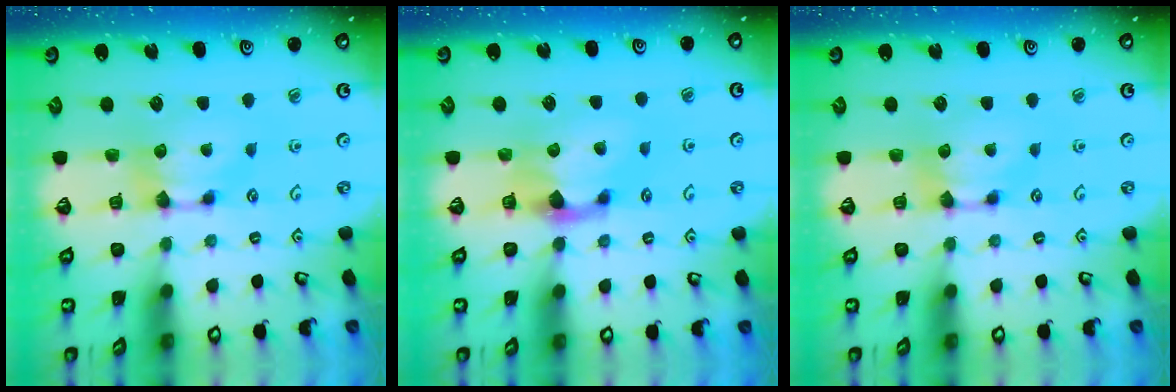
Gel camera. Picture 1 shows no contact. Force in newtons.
{"total": 1.9, "press": 1.4, "slide": 1.3}
{"total": 0.0}